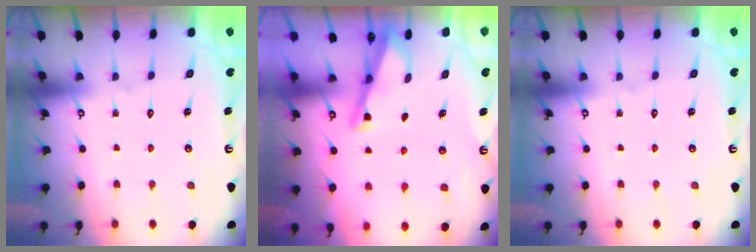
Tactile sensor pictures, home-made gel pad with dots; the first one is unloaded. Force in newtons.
{"total": 2.9, "press": 2.9, "slide": 0.2}
{"total": 0.0}